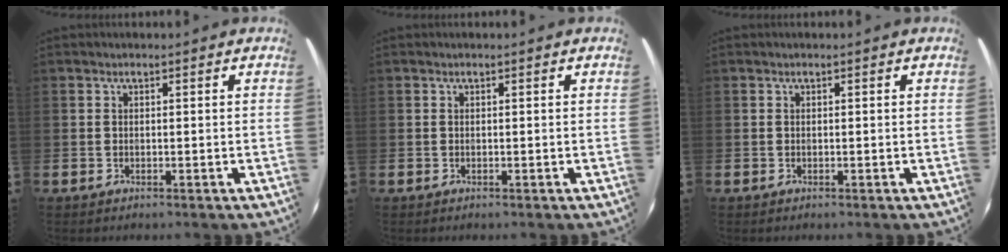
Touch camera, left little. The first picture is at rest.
{"total": 0.0}
{"total": 0.0}